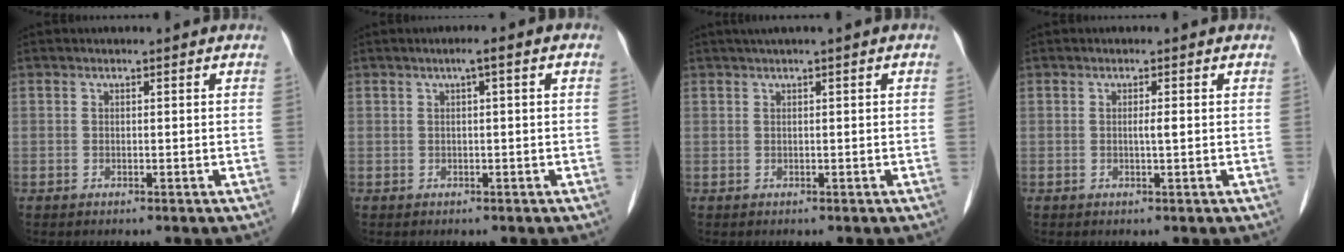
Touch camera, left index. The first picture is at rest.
{"total": 1.8, "force": [0.7, 0.1, 1.7], "torque": [-0.029, 0.010, 0.010]}
{"total": 1.5, "force": [0.8, -0.2, 1.3], "torque": [-0.029, 0.013, 0.018]}
{"total": 0.9, "force": [0.0, -0.1, 0.9], "torque": [-0.021, 0.000, 0.002]}